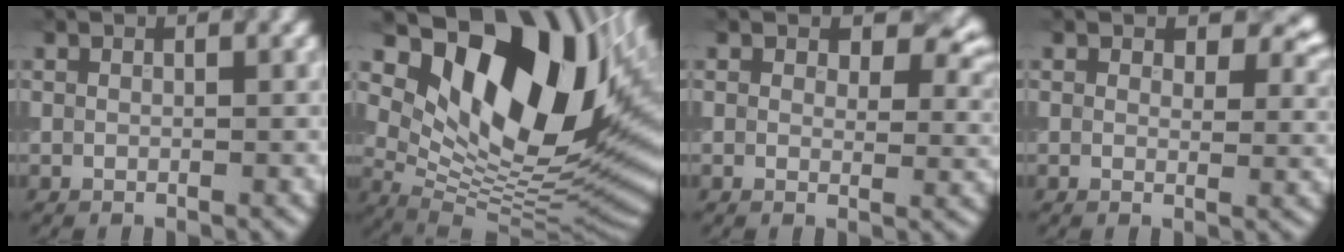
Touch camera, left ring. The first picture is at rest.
{"total": 16.1, "force": [6.3, 8.0, 12.5], "torque": [-0.177, -0.005, 0.113]}
{"total": 3.6, "force": [1.7, 2.1, 2.4], "torque": [-0.032, -0.004, 0.025]}
{"total": 3.1, "force": [1.6, 1.8, 1.9], "torque": [-0.027, -0.004, 0.022]}